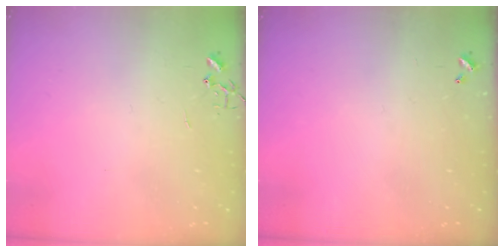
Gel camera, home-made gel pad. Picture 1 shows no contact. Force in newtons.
{"total": 0.0}